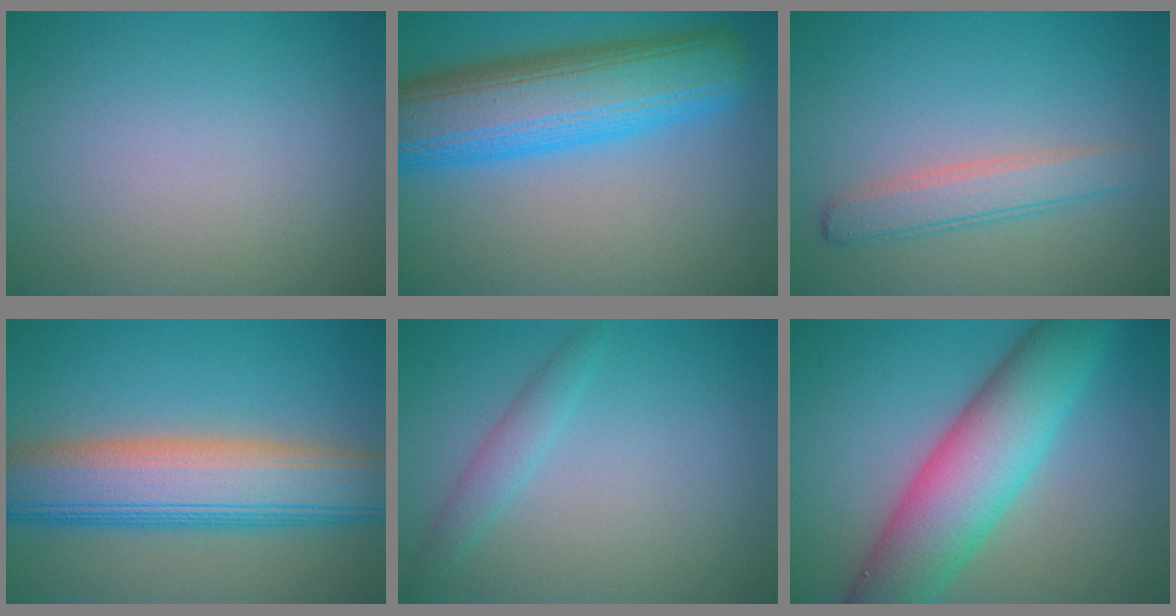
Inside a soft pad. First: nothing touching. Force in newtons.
{"total": 11.4, "press": 11.4, "slide": 0.4}
{"total": 3.0, "press": 3.0, "slide": 0.1}
{"total": 10.1, "press": 10.1, "slide": 0.4}
{"total": 1.7, "press": 1.7, "slide": 0.0}
{"total": 9.5, "press": 9.5, "slide": 0.3}